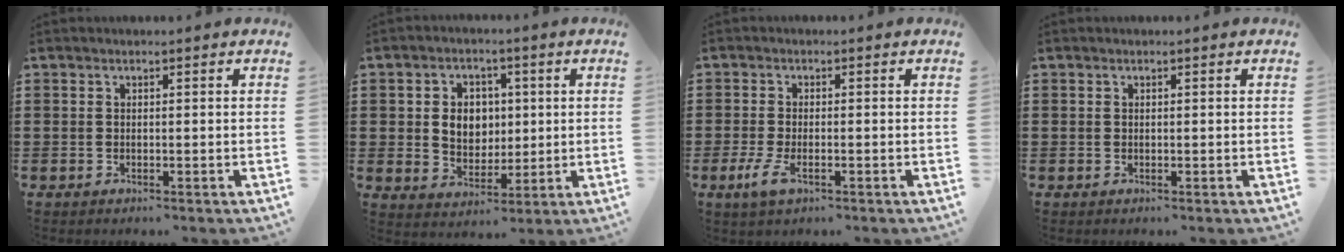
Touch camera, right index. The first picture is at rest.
{"total": 6.0, "force": [0.7, 5.0, 3.1], "torque": [-0.062, 0.010, 0.008]}
{"total": 3.1, "force": [-1.3, 1.0, 2.7], "torque": [-0.068, -0.011, -0.028]}
{"total": 0.0}